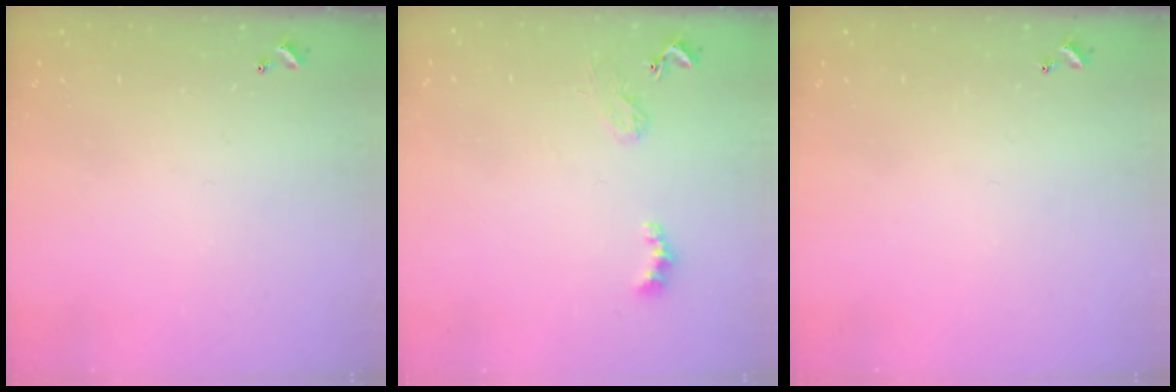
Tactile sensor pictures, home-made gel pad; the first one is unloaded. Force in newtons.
{"total": 2.4, "press": 2.3, "slide": 0.5}
{"total": 0.0}